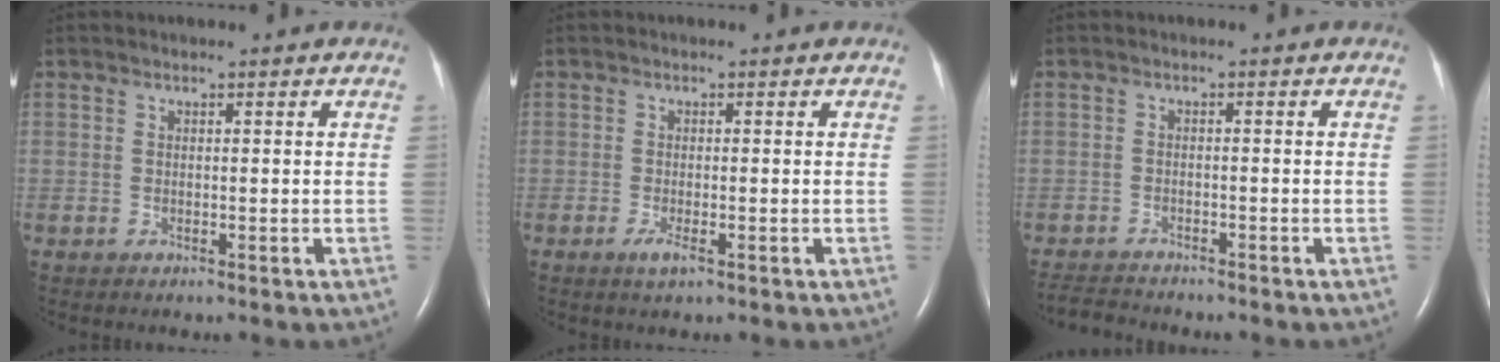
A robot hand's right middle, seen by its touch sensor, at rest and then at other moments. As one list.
[{"total": 1.7, "force": [-0.9, 0.3, 1.4], "torque": [-0.033, -0.004, -0.016]}, {"total": 4.4, "force": [-4.3, 0.4, 0.8], "torque": [-0.013, -0.016, -0.071]}]